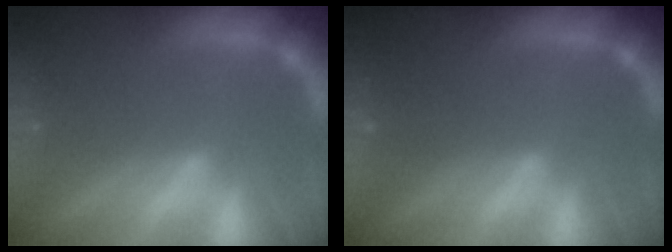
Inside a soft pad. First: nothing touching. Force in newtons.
{"total": 10.1}